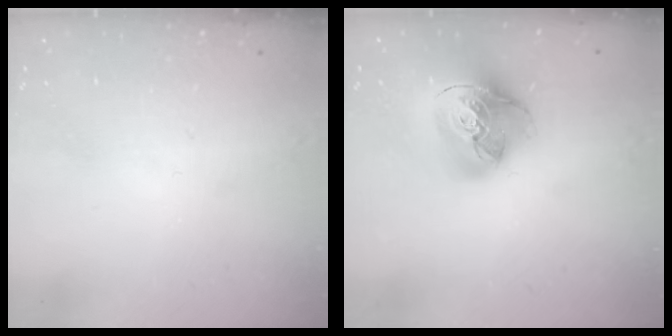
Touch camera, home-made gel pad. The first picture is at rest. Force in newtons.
{"total": 17.3, "press": 17.2, "slide": 2.0}